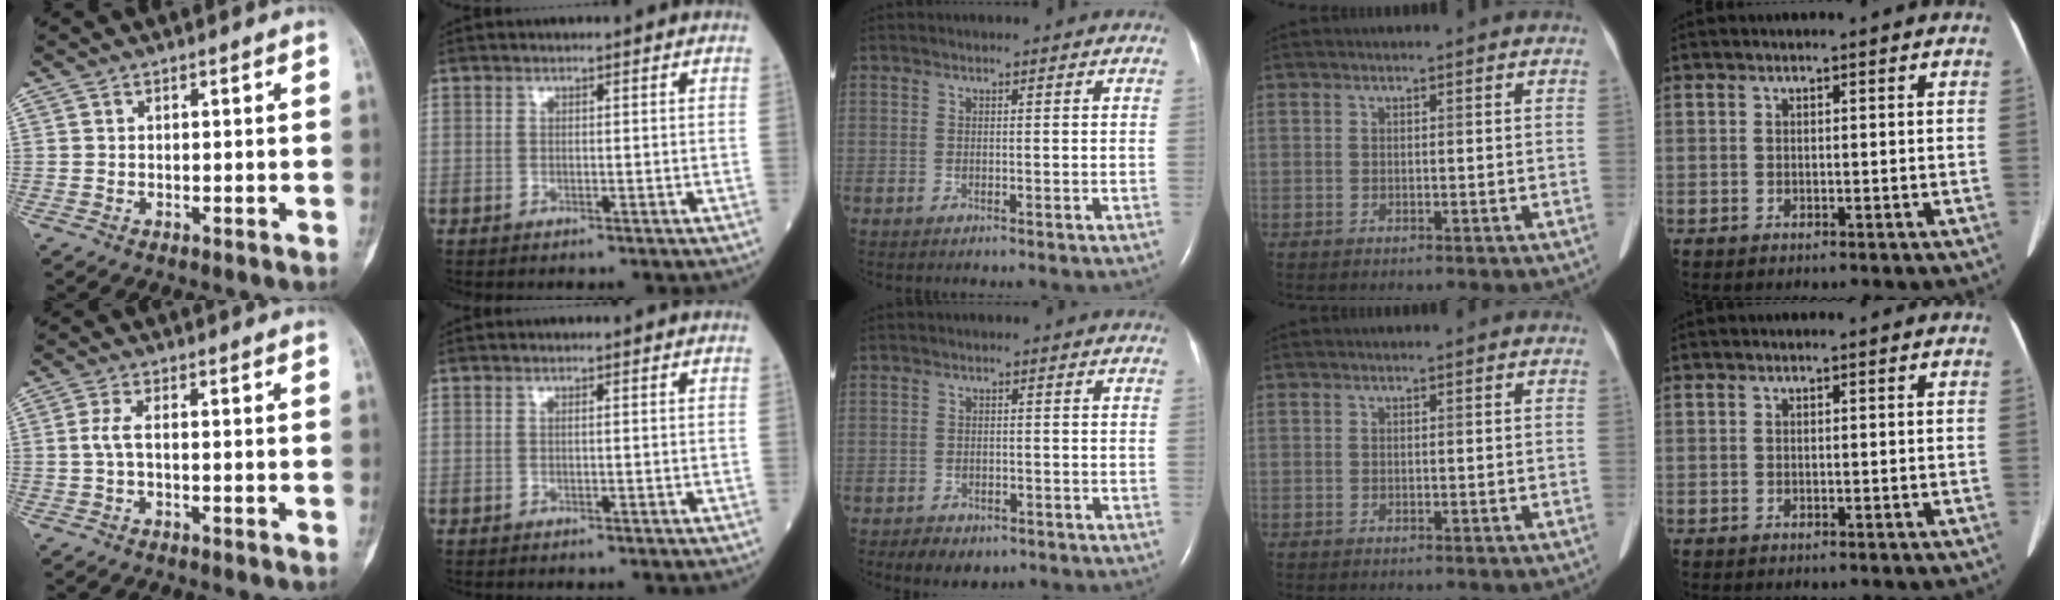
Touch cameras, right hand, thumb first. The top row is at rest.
{"thumb": {"total": 2.4, "force": [-0.3, 0.7, 2.3], "torque": [-0.053, 0.003, -0.009]}, "middle": {"total": 3.9, "force": [-2.7, 2.3, 1.6], "torque": [-0.022, 0.000, -0.032]}}